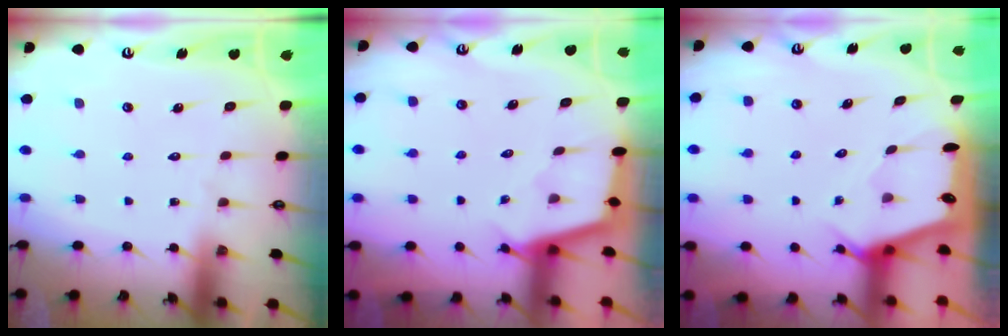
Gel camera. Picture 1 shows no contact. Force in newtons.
{"total": 2.3, "press": 2.3, "slide": 0.2}
{"total": 2.4, "press": 2.4, "slide": 0.2}